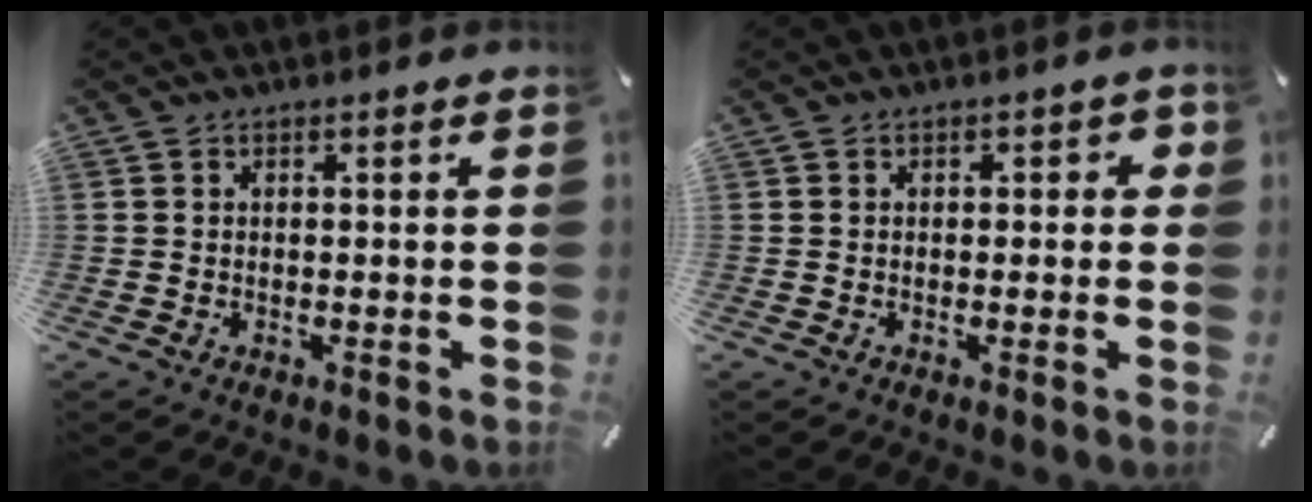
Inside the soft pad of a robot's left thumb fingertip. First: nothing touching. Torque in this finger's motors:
{"motor_torque": [-0.03, -0.53, 0.04, 0.14, 0.00]}